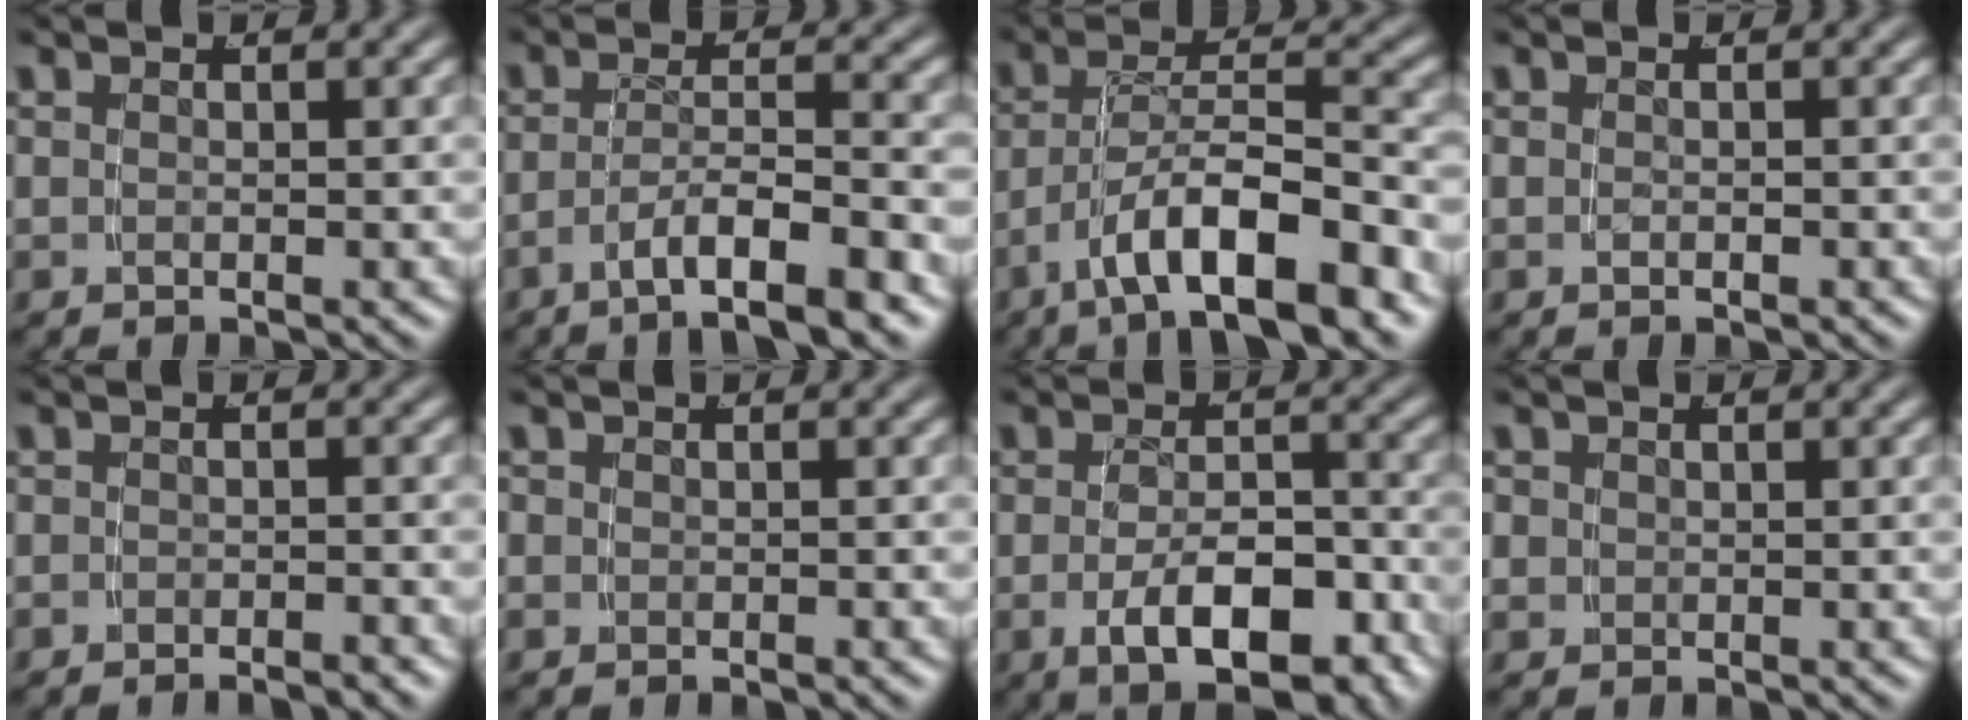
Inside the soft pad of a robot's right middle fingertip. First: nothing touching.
{"total": 5.5, "force": [-3.6, 1.1, 4.0], "torque": [-0.058, -0.008, -0.056]}
{"total": 7.3, "force": [-4.0, 2.3, 5.7], "torque": [-0.083, -0.002, -0.061]}
{"total": 0.7, "force": [-0.5, -0.3, 0.2], "torque": [-0.007, -0.002, -0.006]}
{"total": 1.8, "force": [-1.8, 0.0, 0.0], "torque": [0.006, -0.001, -0.031]}
{"total": 0.8, "force": [-0.5, 0.6, 0.0], "torque": [-0.002, -0.002, -0.011]}
{"total": 7.4, "force": [-3.4, 3.1, 5.8], "torque": [-0.089, -0.022, -0.044]}
{"total": 1.7, "force": [-0.1, 1.7, 0.4], "torque": [-0.014, -0.007, 0.000]}